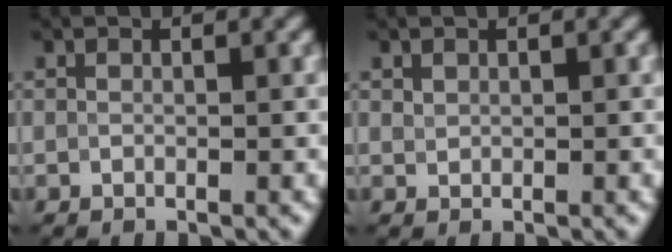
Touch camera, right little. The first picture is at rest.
{"total": 0.7, "force": [0.4, 0.5, 0.2], "torque": [-0.002, -0.001, 0.006]}